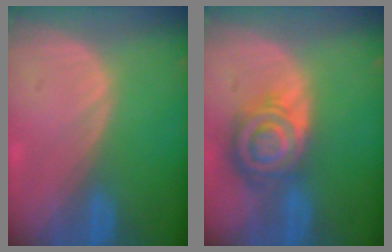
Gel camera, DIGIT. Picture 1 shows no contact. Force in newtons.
{"total": 8.6, "press": 7.4, "slide": 4.3}